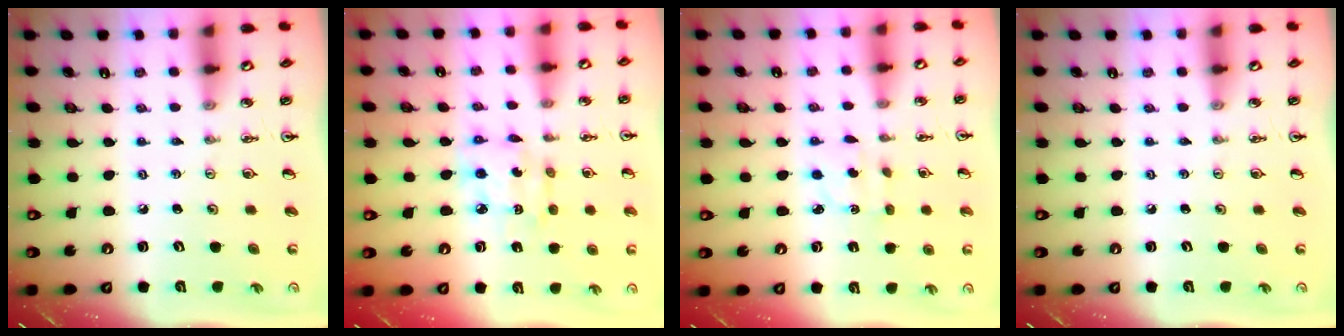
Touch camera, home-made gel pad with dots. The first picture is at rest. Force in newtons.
{"total": 7.8, "press": 7.8, "slide": 0.7}
{"total": 2.7, "press": 2.6, "slide": 0.6}
{"total": 0.0}